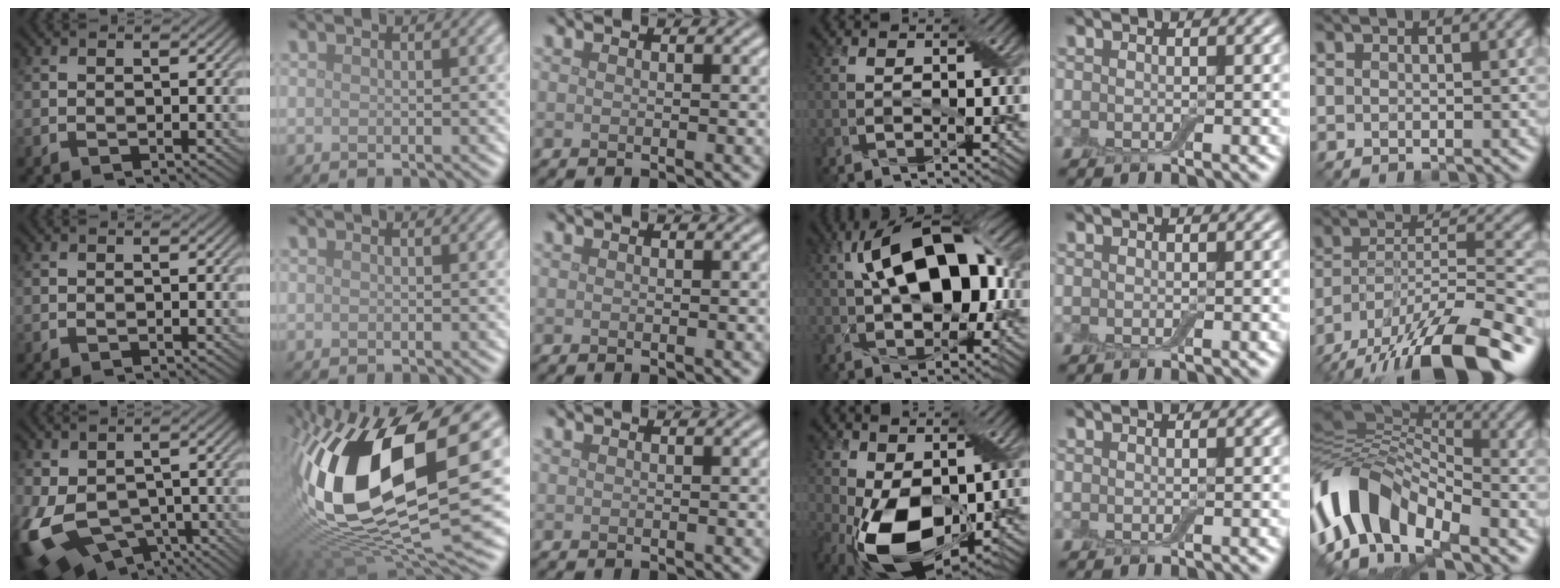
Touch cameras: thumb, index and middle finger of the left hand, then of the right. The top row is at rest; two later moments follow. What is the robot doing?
{"motion": "extract", "object": "airpods case & airpods"}